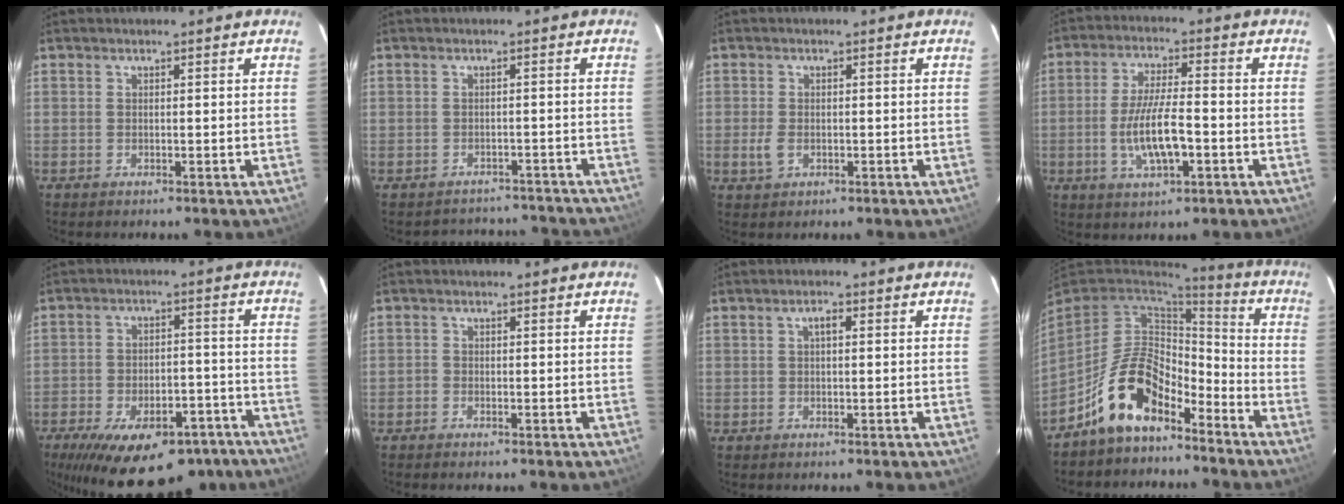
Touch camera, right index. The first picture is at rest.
{"total": 9.9, "force": [-8.8, 4.2, 1.7], "torque": [-0.026, 0.031, -0.100]}
{"total": 2.8, "force": [-0.7, 1.9, 1.9], "torque": [-0.040, -0.002, -0.010]}
{"total": 9.7, "force": [-2.7, 2.7, 8.9], "torque": [-0.177, -0.004, -0.046]}
{"total": 22.3, "force": [-15.8, 9.8, 12.4], "torque": [-0.225, -0.011, -0.206]}
{"total": 0.9, "force": [-0.7, 0.4, 0.2], "torque": [-0.010, 0.002, -0.017]}
{"total": 1.6, "force": [0.4, 0.6, 1.4], "torque": [-0.026, 0.008, 0.005]}
{"total": 13.6, "force": [-9.0, 6.3, 8.0], "torque": [-0.170, 0.020, -0.164]}